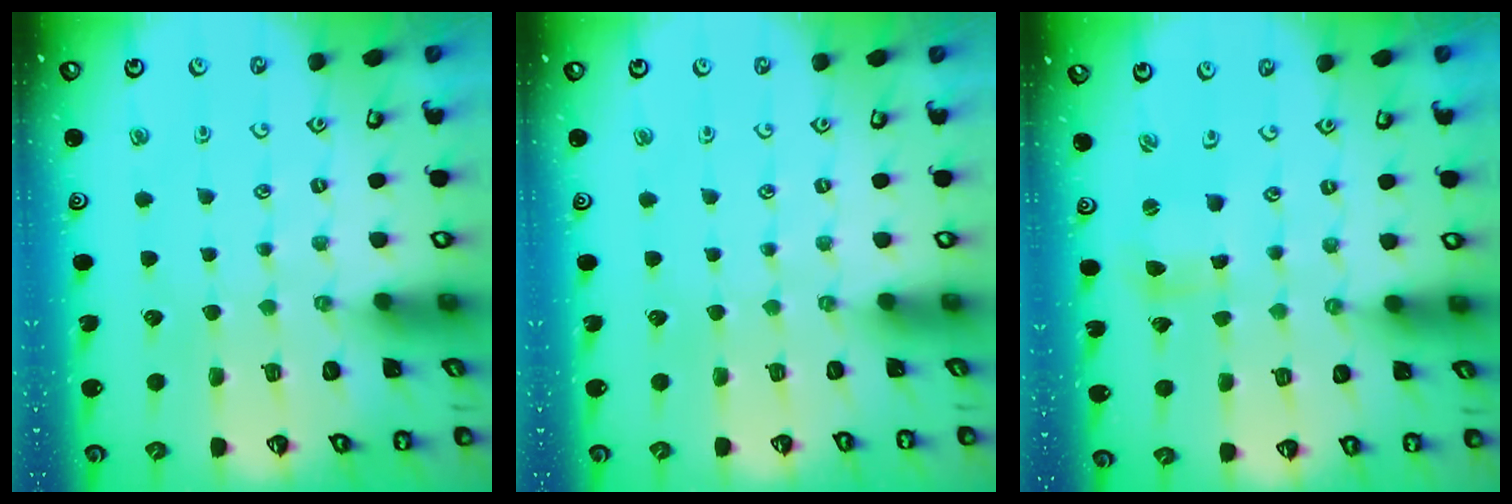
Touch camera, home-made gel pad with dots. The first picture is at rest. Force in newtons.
{"total": 0.0}
{"total": 2.4, "press": 2.4, "slide": 0.2}